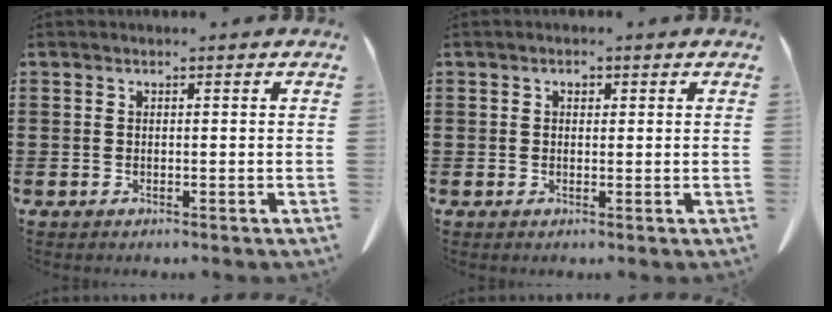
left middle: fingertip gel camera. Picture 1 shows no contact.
{"total": 1.0, "force": [0.3, 0.7, 0.5], "torque": [-0.012, 0.005, 0.006]}